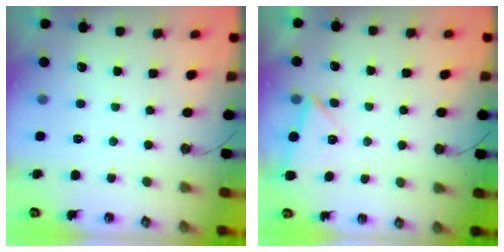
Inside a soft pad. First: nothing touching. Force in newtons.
{"total": 3.0, "press": 2.8, "slide": 1.1}